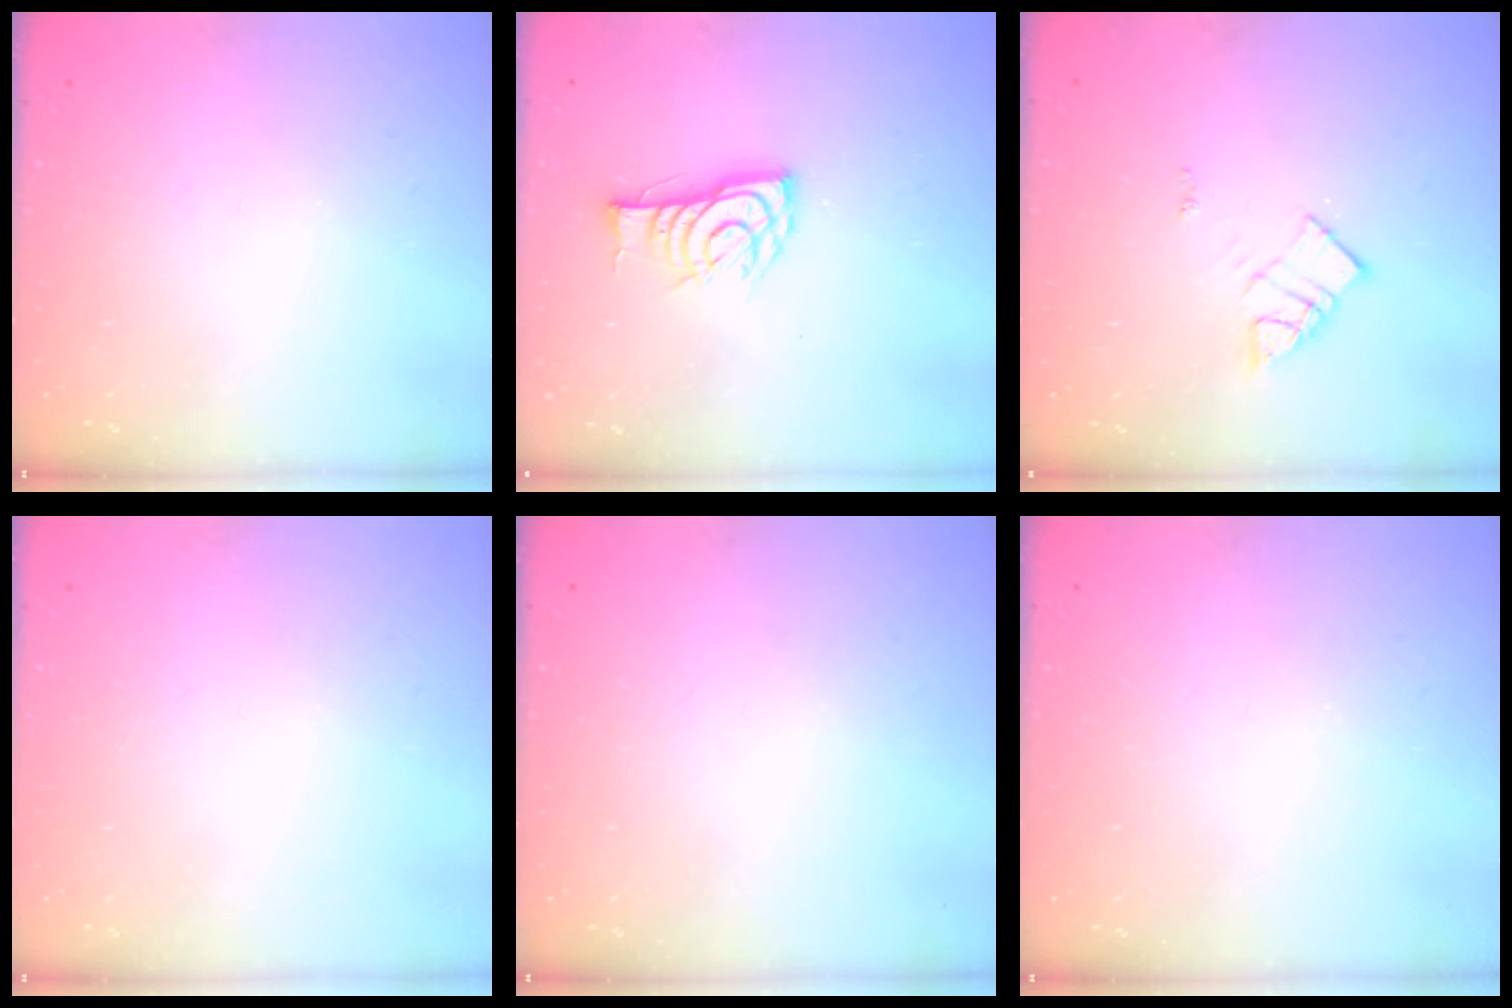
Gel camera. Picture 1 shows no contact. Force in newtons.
{"total": 11.1, "press": 11.0, "slide": 0.6}
{"total": 8.7, "press": 8.7, "slide": 0.5}
{"total": 1.8, "press": 1.8, "slide": 0.1}
{"total": 0.0}
{"total": 0.0}